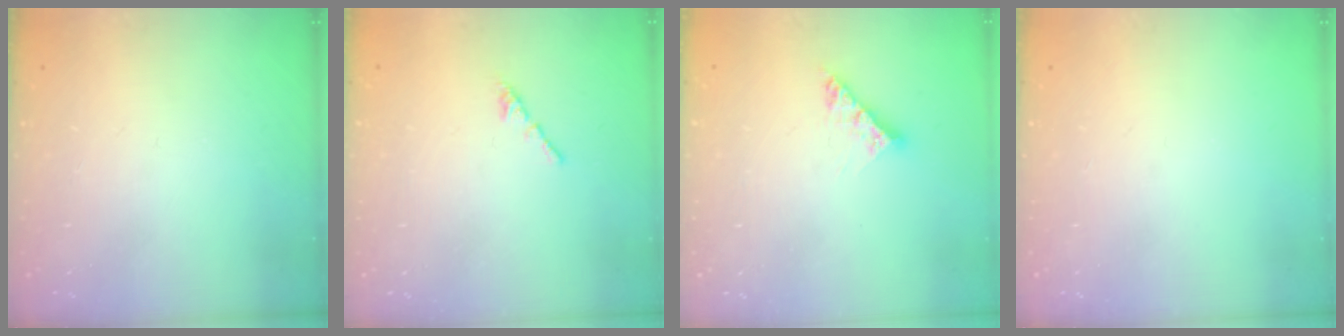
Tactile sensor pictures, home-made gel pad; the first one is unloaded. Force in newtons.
{"total": 1.3, "press": 1.2, "slide": 0.4}
{"total": 6.8, "press": 6.8, "slide": 0.8}
{"total": 0.0}